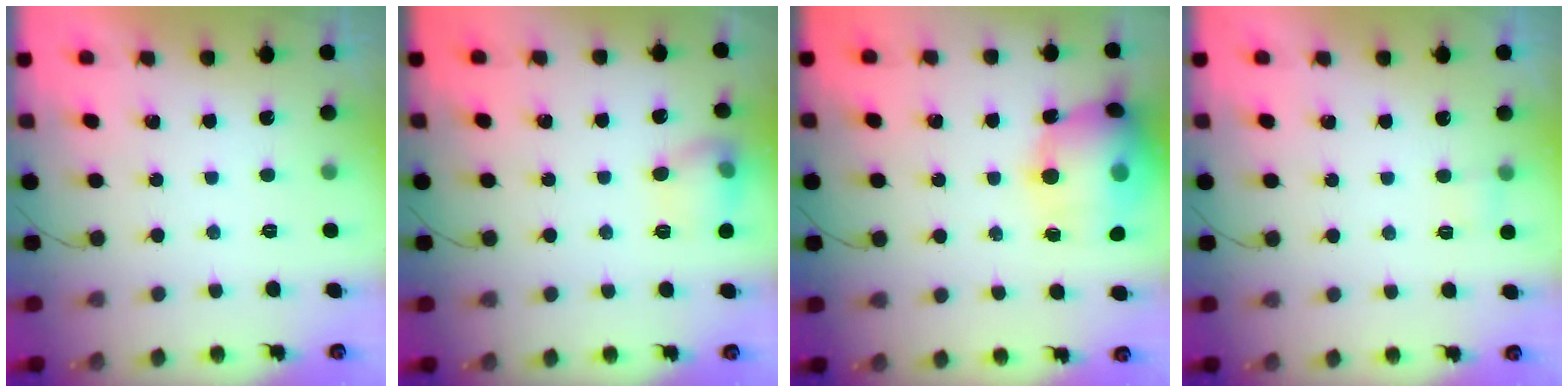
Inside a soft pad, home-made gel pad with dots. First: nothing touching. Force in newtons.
{"total": 10.0, "press": 10.0, "slide": 0.7}
{"total": 17.3, "press": 16.9, "slide": 3.5}
{"total": 2.8, "press": 2.6, "slide": 1.1}